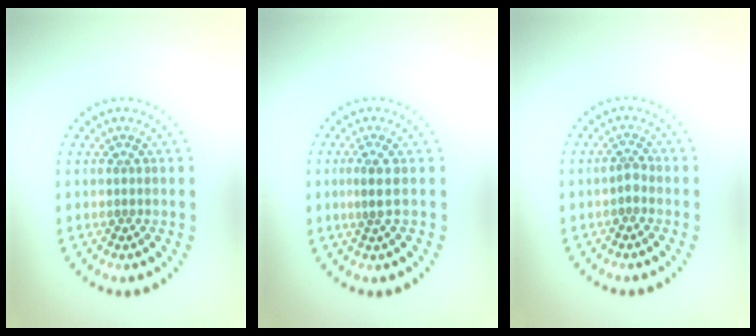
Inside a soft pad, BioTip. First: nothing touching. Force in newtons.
{"total": 1.6, "press": 1.2, "slide": 1.1}
{"total": 1.0, "press": 0.7, "slide": 0.7}